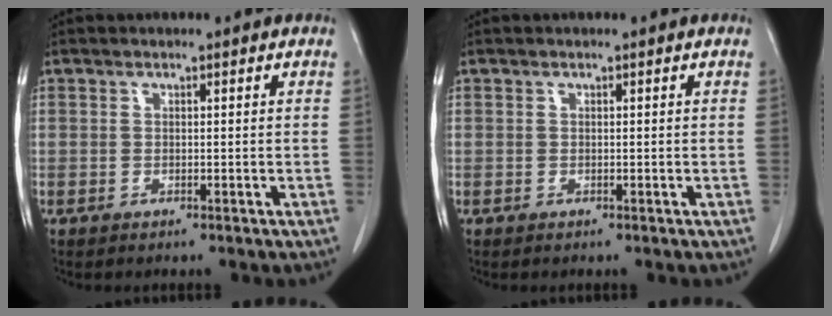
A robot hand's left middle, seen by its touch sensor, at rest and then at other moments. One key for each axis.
{"total": 0.0}